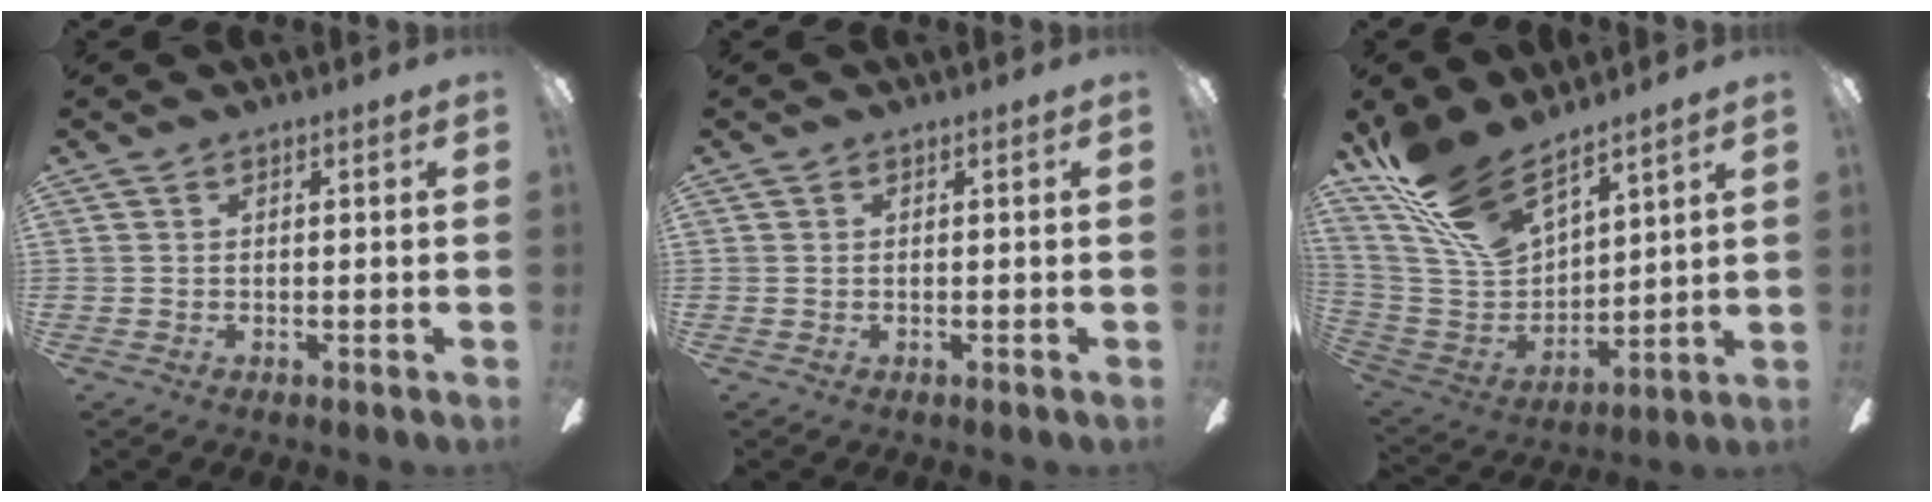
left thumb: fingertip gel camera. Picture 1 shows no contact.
{"total": 0.0}
{"total": 18.6, "force": [13.9, 7.6, 9.8], "torque": [-0.213, -0.078, 0.259]}